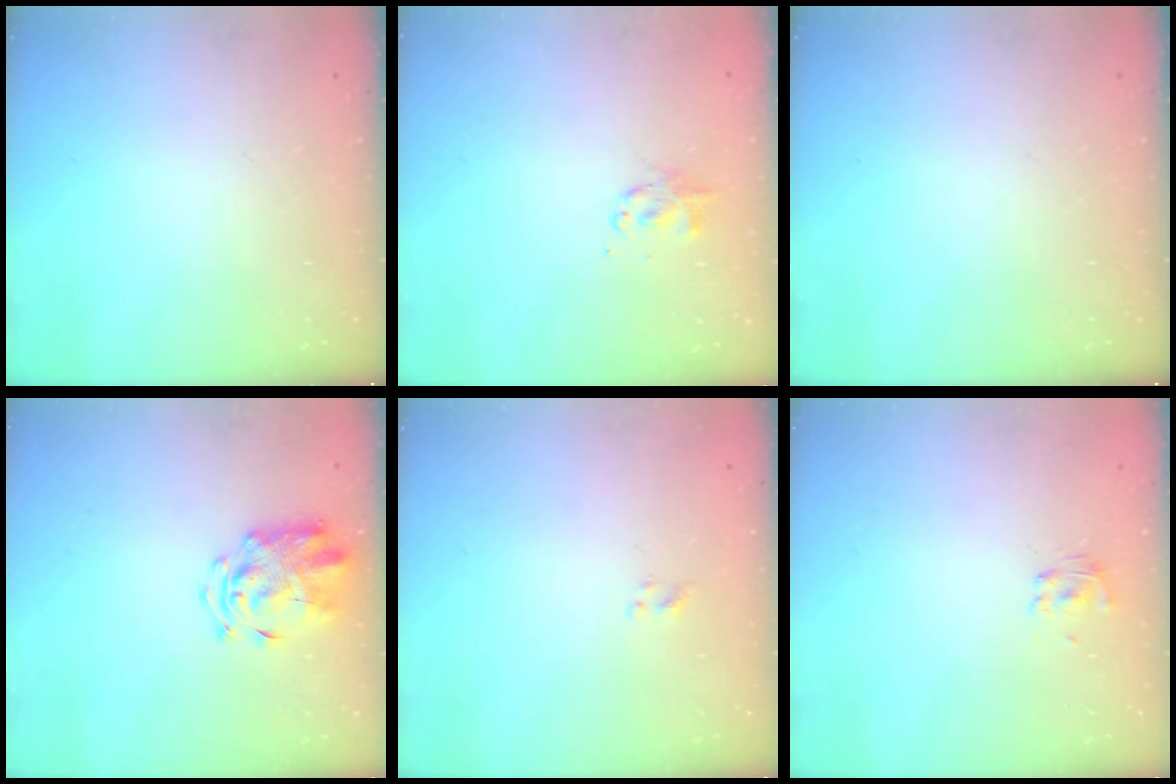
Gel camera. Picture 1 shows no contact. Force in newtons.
{"total": 2.8, "press": 2.7, "slide": 0.4}
{"total": 0.0}
{"total": 3.3, "press": 3.2, "slide": 0.8}
{"total": 1.3, "press": 1.1, "slide": 0.6}
{"total": 2.3, "press": 2.1, "slide": 0.9}